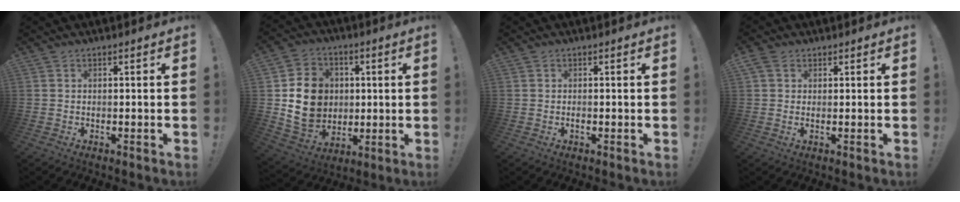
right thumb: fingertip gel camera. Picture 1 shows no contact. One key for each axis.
{"total": 15.7, "fx": 1.0, "fy": 13.7, "fz": 7.7, "tx": -0.127, "ty": 0.003, "tz": 0.032}
{"total": 1.2, "fx": -0.5, "fy": 1.0, "fz": 0.1, "tx": 0.003, "ty": 0.000, "tz": -0.010}
{"total": 2.5, "fx": 1.4, "fy": 1.4, "fz": 1.6, "tx": -0.024, "ty": -0.002, "tz": 0.024}